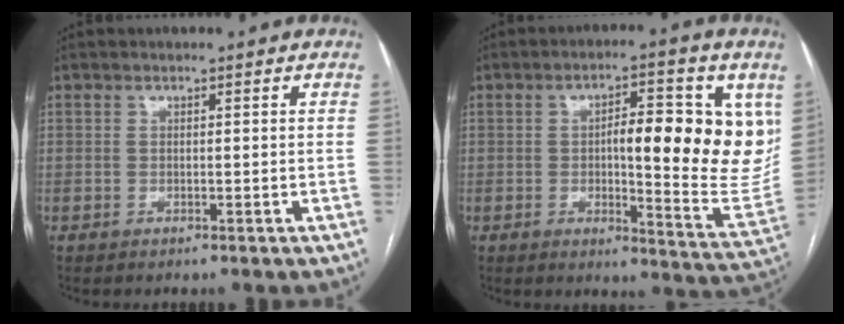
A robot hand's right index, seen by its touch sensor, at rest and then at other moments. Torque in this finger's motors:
{"motor_torque": [0.41, 0.17, 0.29, 0.10]}